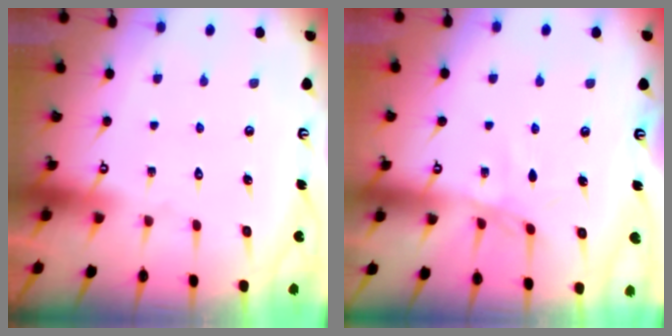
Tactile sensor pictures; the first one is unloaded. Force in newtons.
{"total": 3.0, "press": 3.0, "slide": 0.1}